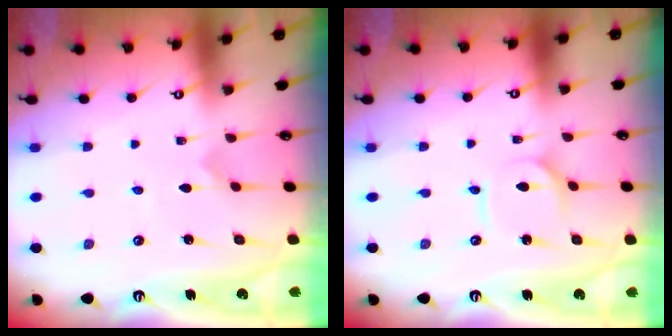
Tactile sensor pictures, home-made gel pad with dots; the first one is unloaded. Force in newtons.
{"total": 2.4, "press": 2.3, "slide": 0.2}